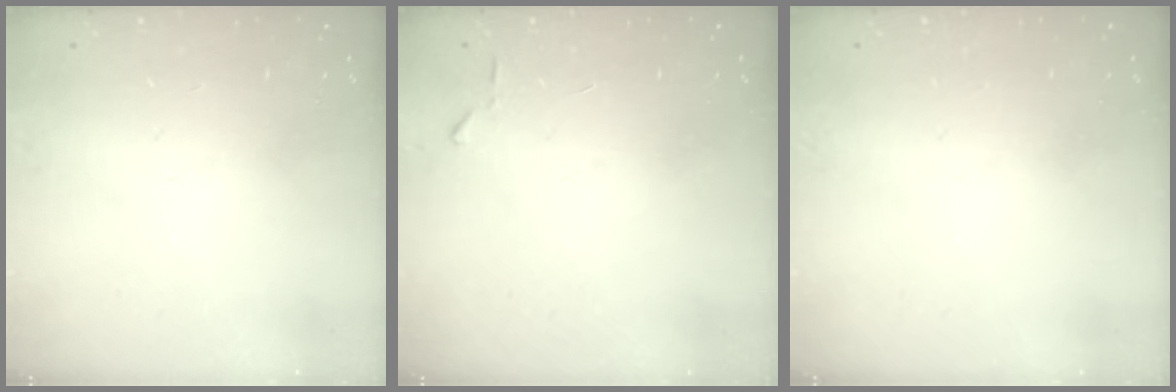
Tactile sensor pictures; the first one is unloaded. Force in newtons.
{"total": 4.1, "press": 4.0, "slide": 0.5}
{"total": 0.0}